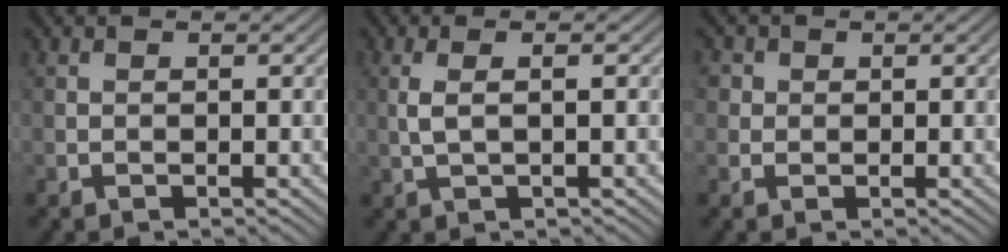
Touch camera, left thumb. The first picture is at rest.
{"total": 2.4, "force": [0.4, 0.5, 2.4], "torque": [-0.049, 0.006, 0.007]}
{"total": 2.3, "force": [0.8, 2.0, 0.7], "torque": [-0.022, 0.001, 0.007]}